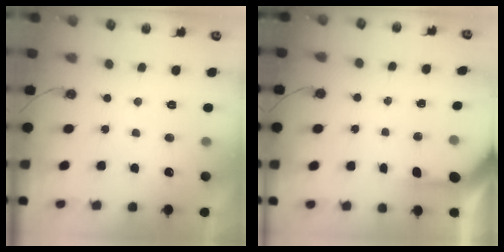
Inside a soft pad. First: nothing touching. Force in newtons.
{"total": 3.8, "press": 3.8, "slide": 0.2}